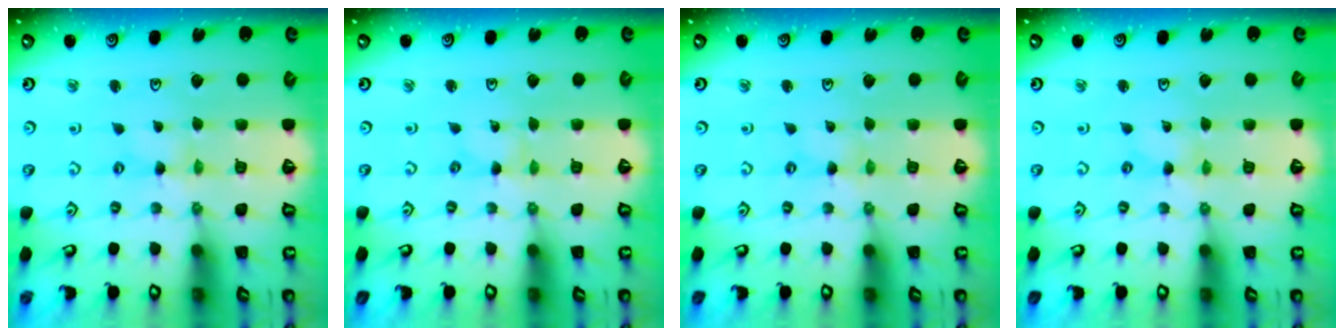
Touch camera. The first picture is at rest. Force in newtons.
{"total": 0.0}
{"total": 0.0}
{"total": 0.0}